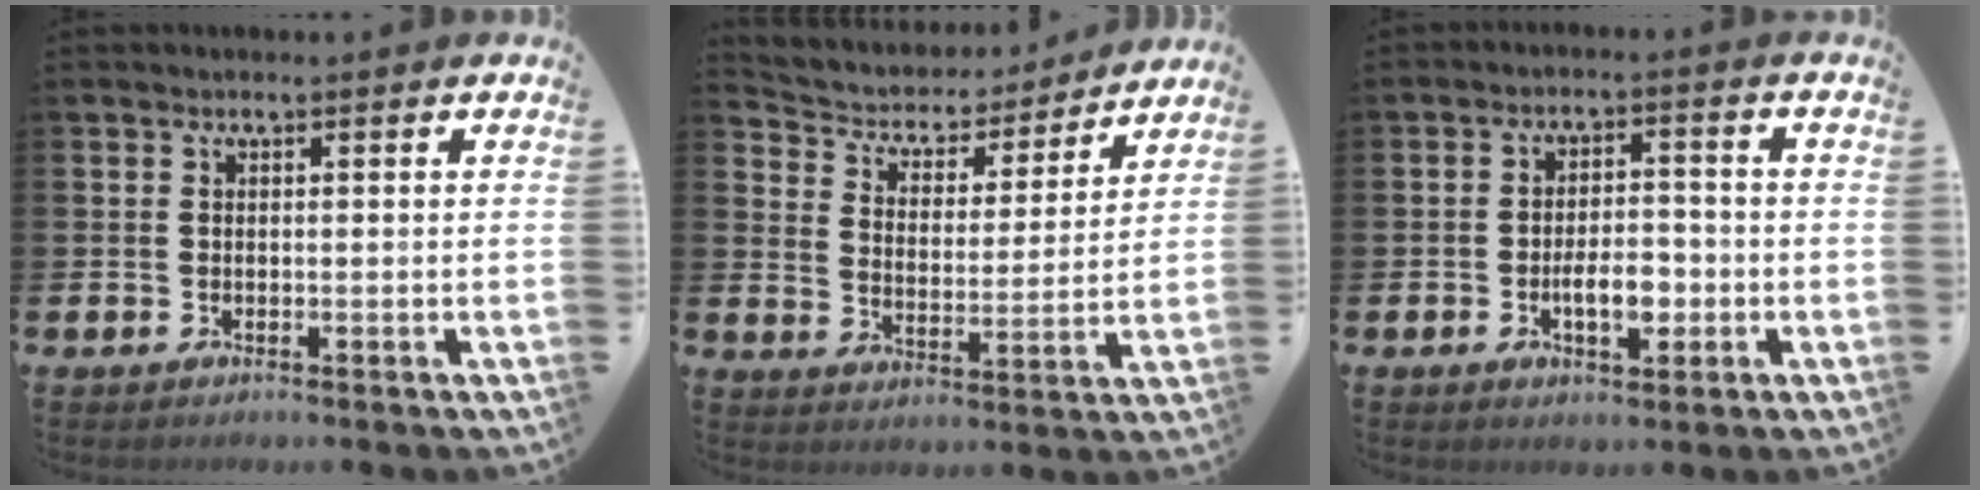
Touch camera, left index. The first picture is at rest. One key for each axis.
{"total": 4.9, "fx": 4.4, "fy": 2.0, "fz": 0.4, "tx": -0.041, "ty": -0.040, "tz": 0.070}
{"total": 5.1, "fx": -1.4, "fy": 2.4, "fz": 4.2, "tx": -0.060, "ty": 0.003, "tz": -0.029}